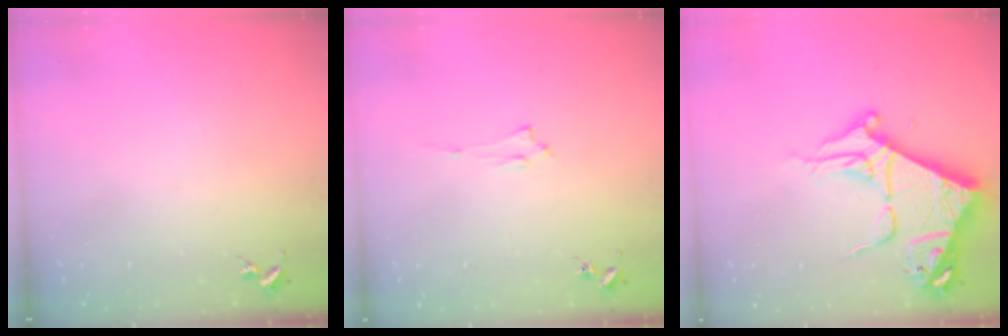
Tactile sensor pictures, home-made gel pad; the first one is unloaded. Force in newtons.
{"total": 1.4, "press": 1.4, "slide": 0.2}
{"total": 8.8, "press": 8.7, "slide": 0.8}